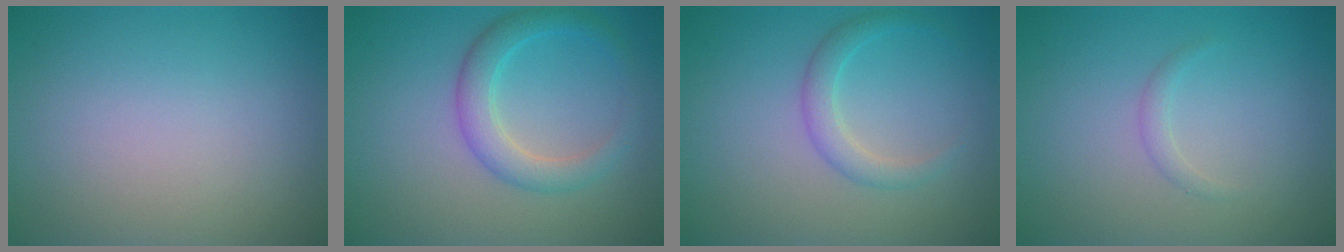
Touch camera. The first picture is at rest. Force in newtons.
{"total": 3.2, "press": 3.2, "slide": 0.1}
{"total": 2.0, "press": 2.0, "slide": 0.1}
{"total": 0.8, "press": 0.8, "slide": 0.0}